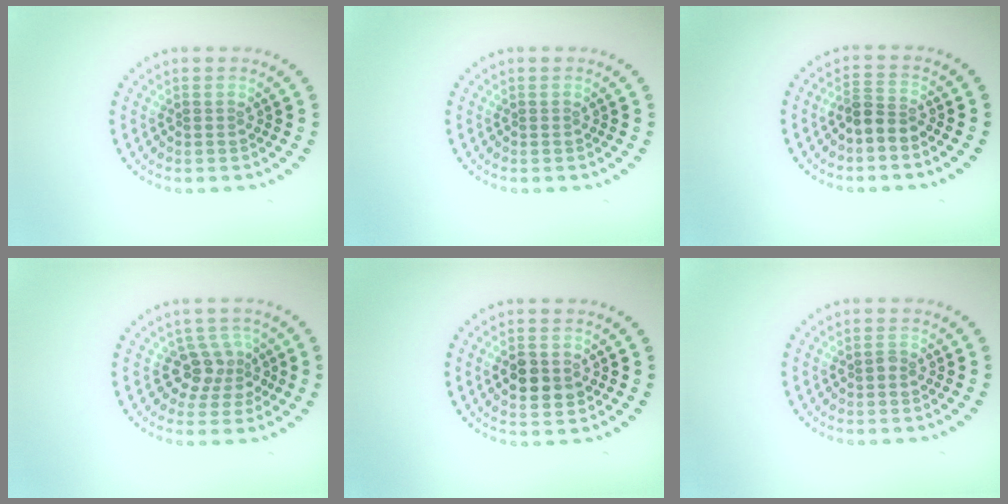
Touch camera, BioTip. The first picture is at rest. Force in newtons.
{"total": 0.0}
{"total": 2.2, "press": 1.8, "slide": 1.3}
{"total": 2.9, "press": 2.3, "slide": 1.8}
{"total": 2.9, "press": 2.9, "slide": 0.2}
{"total": 0.6, "press": 0.5, "slide": 0.3}